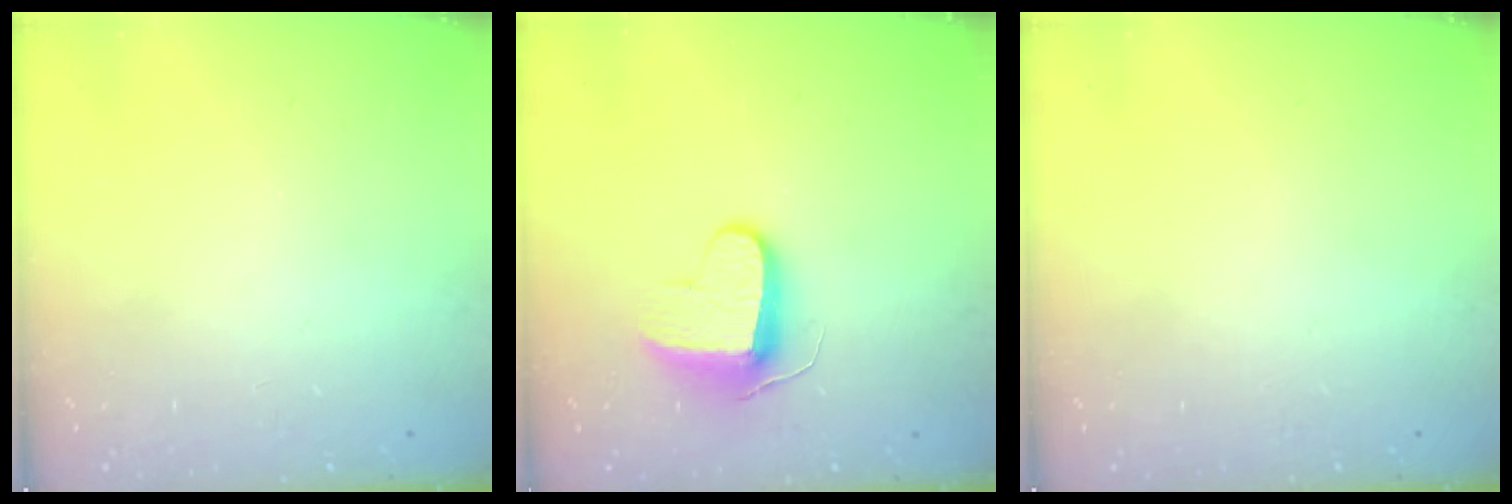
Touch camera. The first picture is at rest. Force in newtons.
{"total": 9.2, "press": 9.2, "slide": 0.3}
{"total": 0.0}